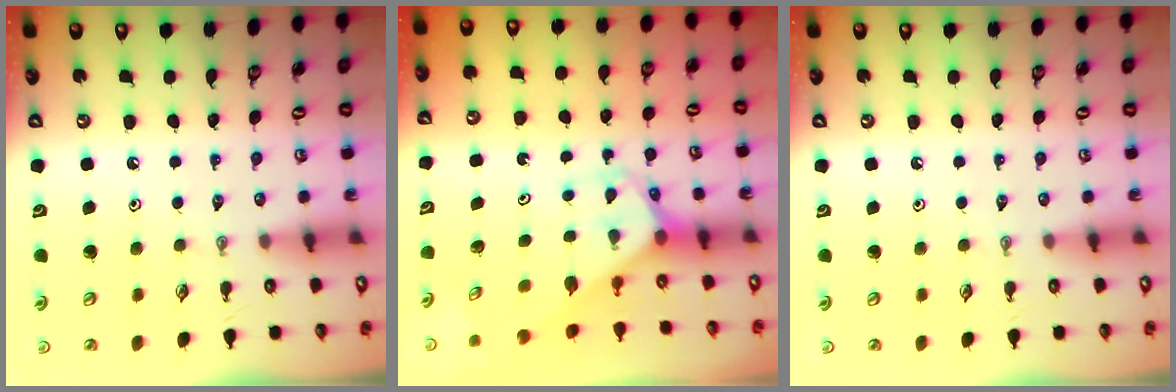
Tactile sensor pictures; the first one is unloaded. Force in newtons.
{"total": 3.7, "press": 3.6, "slide": 0.3}
{"total": 0.0}